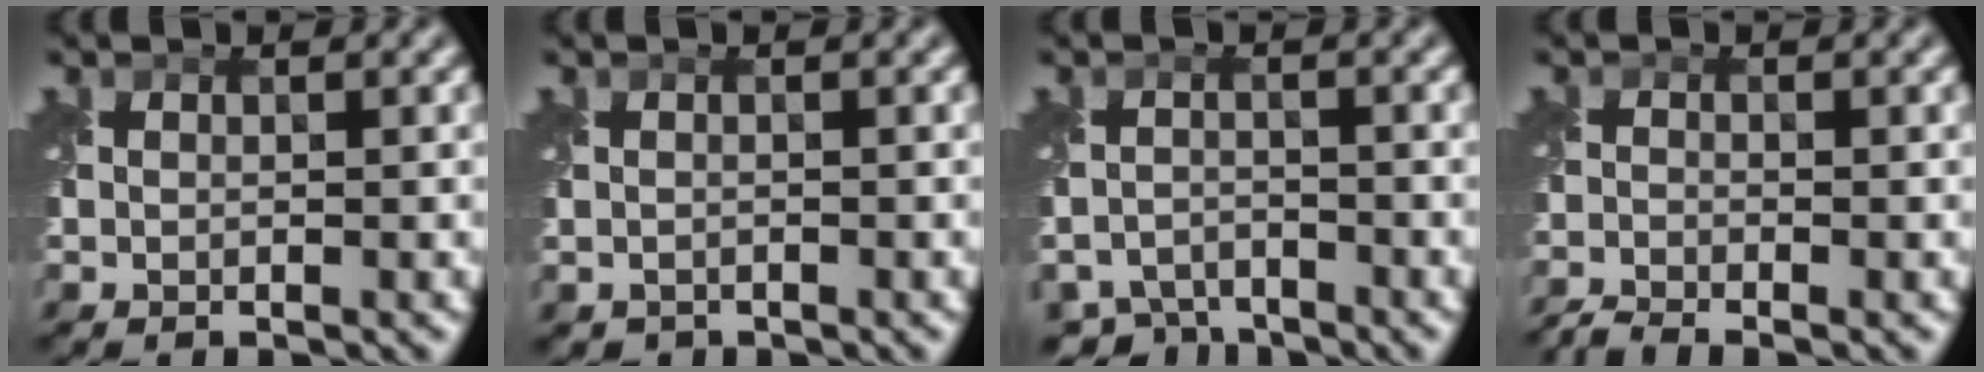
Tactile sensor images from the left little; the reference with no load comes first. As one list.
[{"total": 0.7, "force": [-0.6, 0.3, -0.1], "torque": [0.004, -0.008, -0.012]}, {"total": 3.9, "force": [-3.7, 1.3, 0.5], "torque": [-0.001, -0.012, -0.070]}, {"total": 2.5, "force": [-2.4, 0.2, 0.7], "torque": [-0.015, -0.011, -0.060]}]